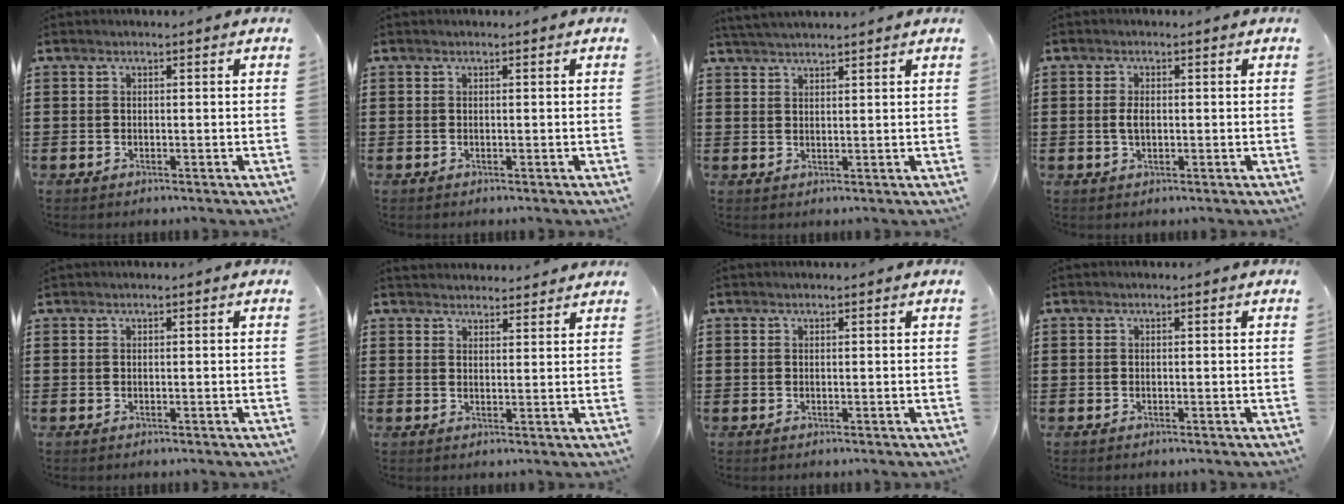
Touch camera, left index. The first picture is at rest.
{"total": 0.0}
{"total": 2.5, "force": [2.5, -0.2, 0.4], "torque": [-0.014, -0.001, 0.049]}
{"total": 2.2, "force": [0.1, 1.1, 1.9], "torque": [-0.047, 0.001, -0.002]}
{"total": 0.0}
{"total": 2.5, "force": [2.4, 0.2, -0.3], "torque": [-0.001, -0.004, 0.048]}
{"total": 0.0}
{"total": 0.0}